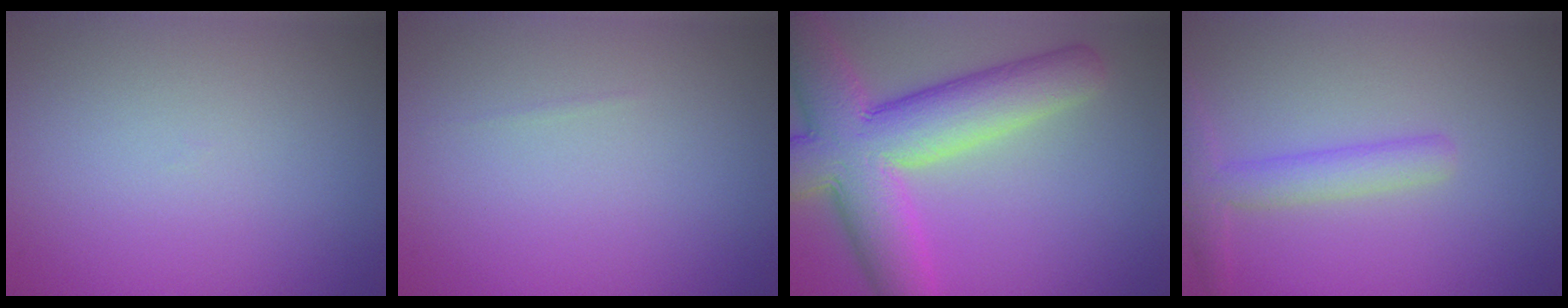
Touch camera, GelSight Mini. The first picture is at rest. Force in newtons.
{"total": 0.0}
{"total": 11.1, "press": 11.0, "slide": 0.4}
{"total": 2.8, "press": 2.8, "slide": 0.1}